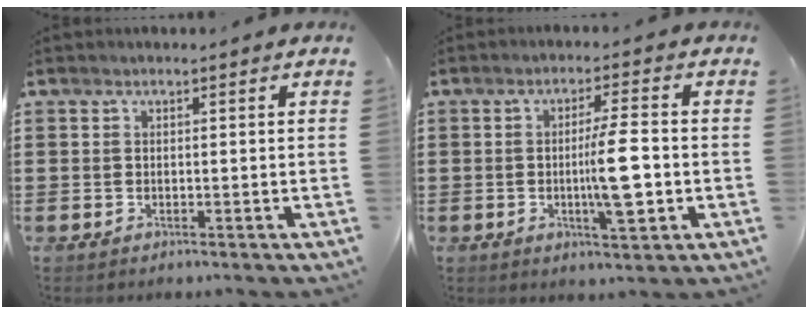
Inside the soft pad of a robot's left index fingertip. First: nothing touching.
{"total": 8.1, "force": [-1.1, 1.5, 7.9], "torque": [-0.122, -0.007, -0.024]}